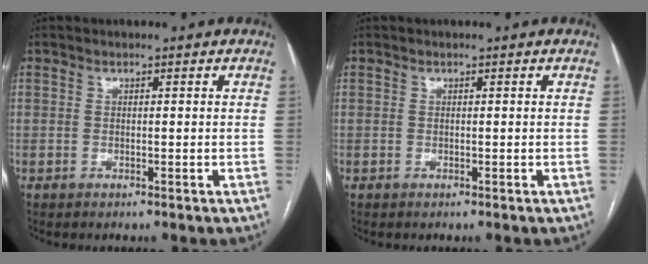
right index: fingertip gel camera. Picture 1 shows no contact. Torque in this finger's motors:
{"motor_torque": [0.00, 0.00, 0.00, 0.01]}